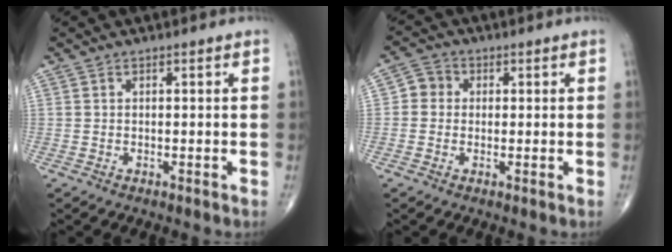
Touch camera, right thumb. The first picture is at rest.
{"total": 3.6, "force": [0.1, 3.4, 1.3], "torque": [-0.004, 0.007, -0.008]}